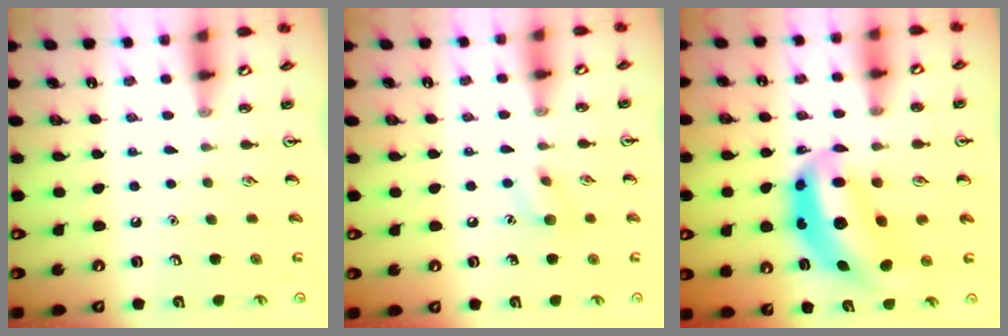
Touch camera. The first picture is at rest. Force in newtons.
{"total": 7.5, "press": 7.3, "slide": 1.4}
{"total": 11.2, "press": 10.7, "slide": 3.2}